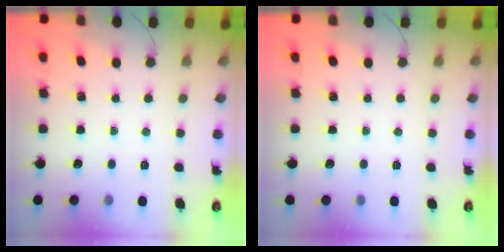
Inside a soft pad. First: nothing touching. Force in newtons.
{"total": 0.0}